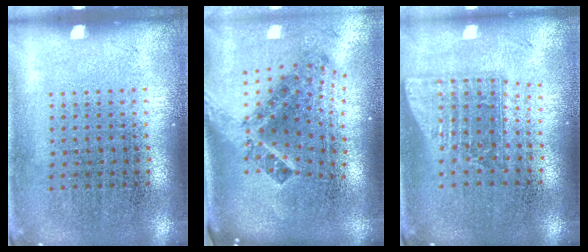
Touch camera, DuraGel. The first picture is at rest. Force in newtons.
{"total": 2.8, "press": 1.7, "slide": 2.2}
{"total": 1.5, "press": 1.2, "slide": 0.9}